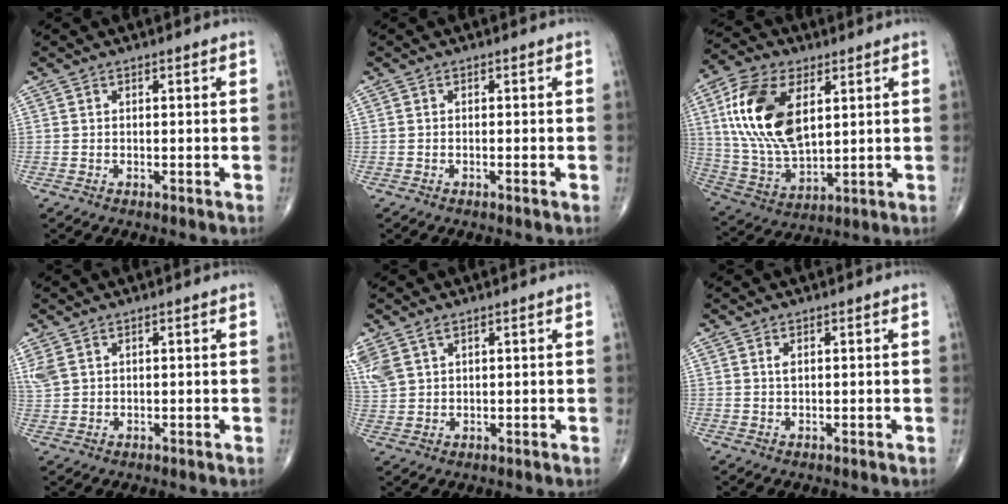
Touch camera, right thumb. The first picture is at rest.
{"total": 0.5, "force": [-0.2, -0.1, 0.5], "torque": [-0.009, -0.001, -0.003]}
{"total": 18.7, "force": [5.3, 10.2, 14.8], "torque": [-0.285, -0.014, 0.103]}
{"total": 3.7, "force": [2.0, 2.1, 2.3], "torque": [-0.066, 0.008, 0.052]}
{"total": 8.1, "force": [4.3, 4.9, 4.8], "torque": [-0.132, 0.005, 0.096]}
{"total": 1.0, "force": [0.4, 0.4, 0.9], "torque": [-0.017, 0.001, 0.009]}